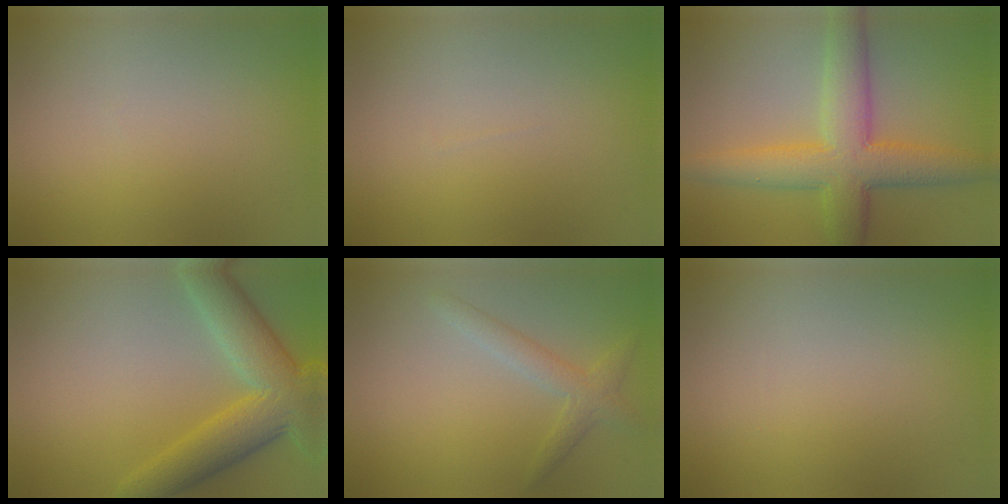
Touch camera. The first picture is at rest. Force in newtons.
{"total": 0.0}
{"total": 7.1, "press": 7.1, "slide": 0.2}
{"total": 7.5, "press": 7.5, "slide": 0.5}
{"total": 2.2, "press": 2.2, "slide": 0.1}
{"total": 0.0}